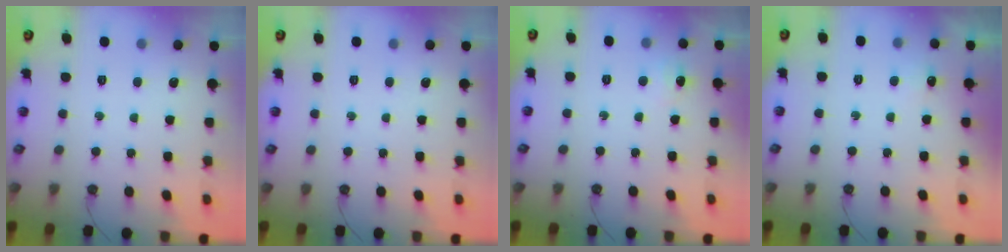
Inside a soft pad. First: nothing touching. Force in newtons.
{"total": 0.0}
{"total": 4.8, "press": 4.7, "slide": 0.6}
{"total": 4.7, "press": 3.9, "slide": 2.5}